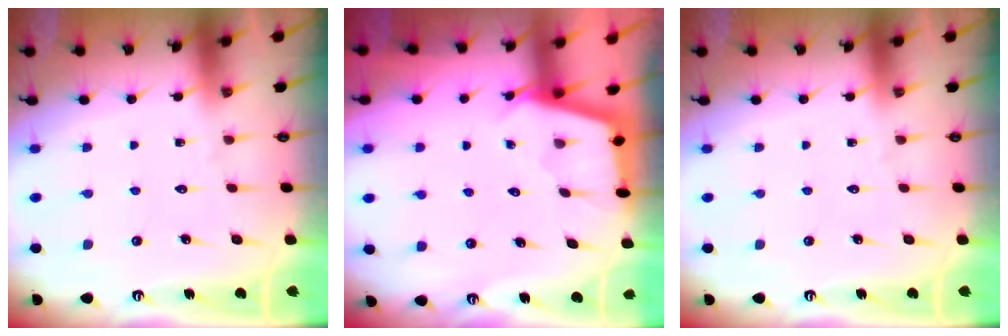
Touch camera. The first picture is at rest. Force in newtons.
{"total": 2.5, "press": 2.5, "slide": 0.1}
{"total": 0.0}